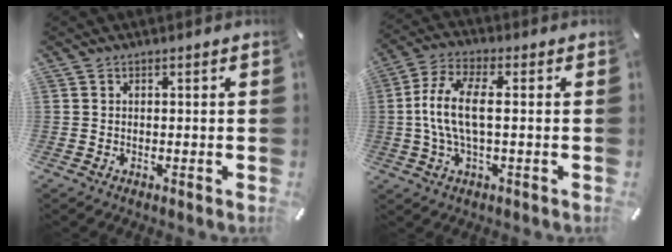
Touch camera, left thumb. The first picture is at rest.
{"total": 10.7, "force": [0.0, 4.1, 9.9], "torque": [-0.203, -0.005, -0.003]}